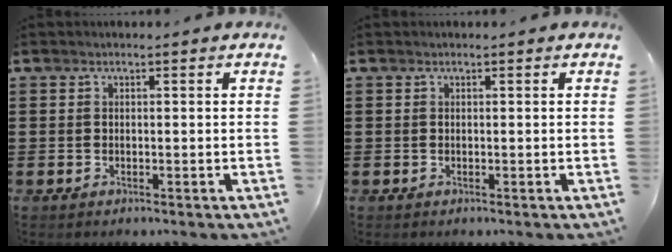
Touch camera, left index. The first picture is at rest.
{"total": 0.0}